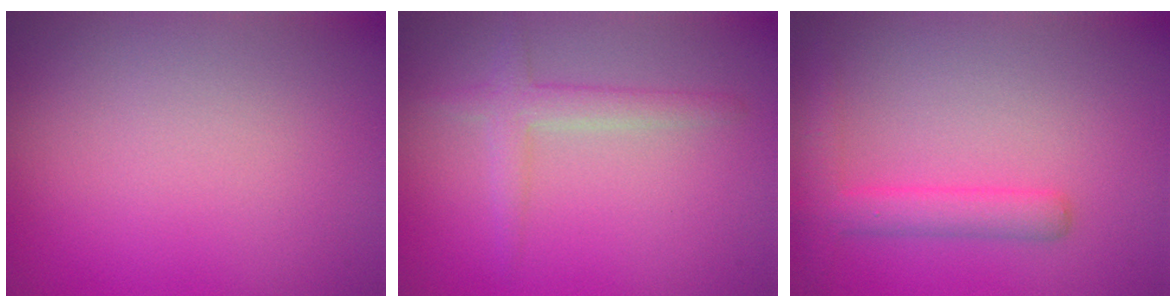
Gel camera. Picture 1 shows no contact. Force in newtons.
{"total": 2.2, "press": 2.2, "slide": 0.1}
{"total": 2.9, "press": 2.9, "slide": 0.1}